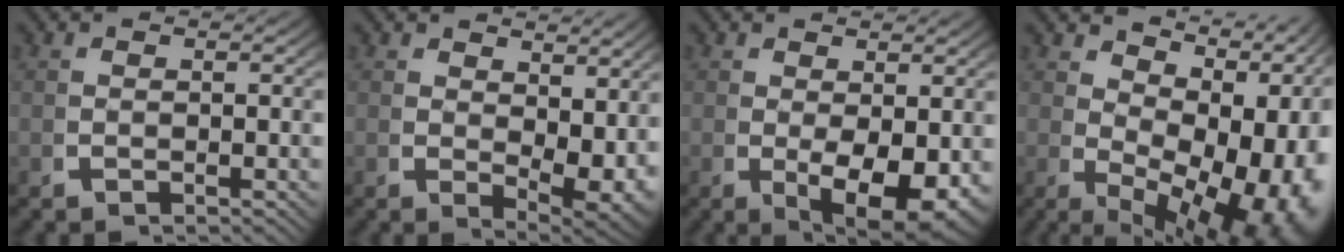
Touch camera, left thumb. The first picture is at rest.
{"total": 4.3, "force": [0.8, 2.3, 3.6], "torque": [-0.042, -0.026, 0.028]}
{"total": 6.2, "force": [-0.9, 3.6, 5.0], "torque": [-0.083, -0.034, 0.002]}
{"total": 14.4, "force": [0.0, 8.6, 11.5], "torque": [-0.166, -0.043, 0.026]}